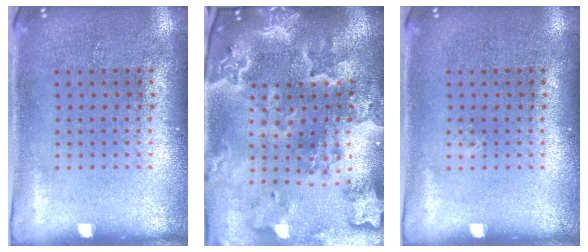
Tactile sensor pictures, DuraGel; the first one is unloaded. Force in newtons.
{"total": 4.6, "press": 3.7, "slide": 2.7}
{"total": 0.0}